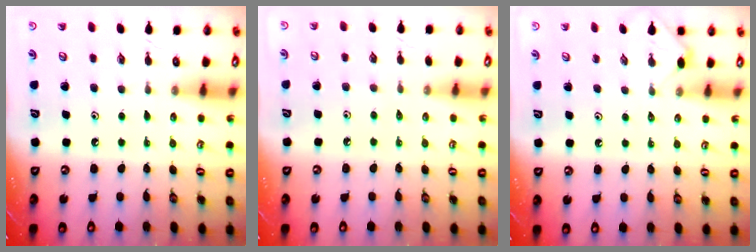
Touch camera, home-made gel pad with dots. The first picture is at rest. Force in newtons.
{"total": 2.6, "press": 2.6, "slide": 0.5}
{"total": 3.6, "press": 3.5, "slide": 0.7}